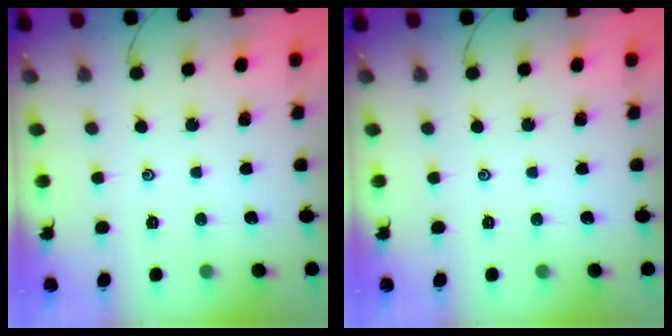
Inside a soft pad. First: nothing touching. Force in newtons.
{"total": 0.0}